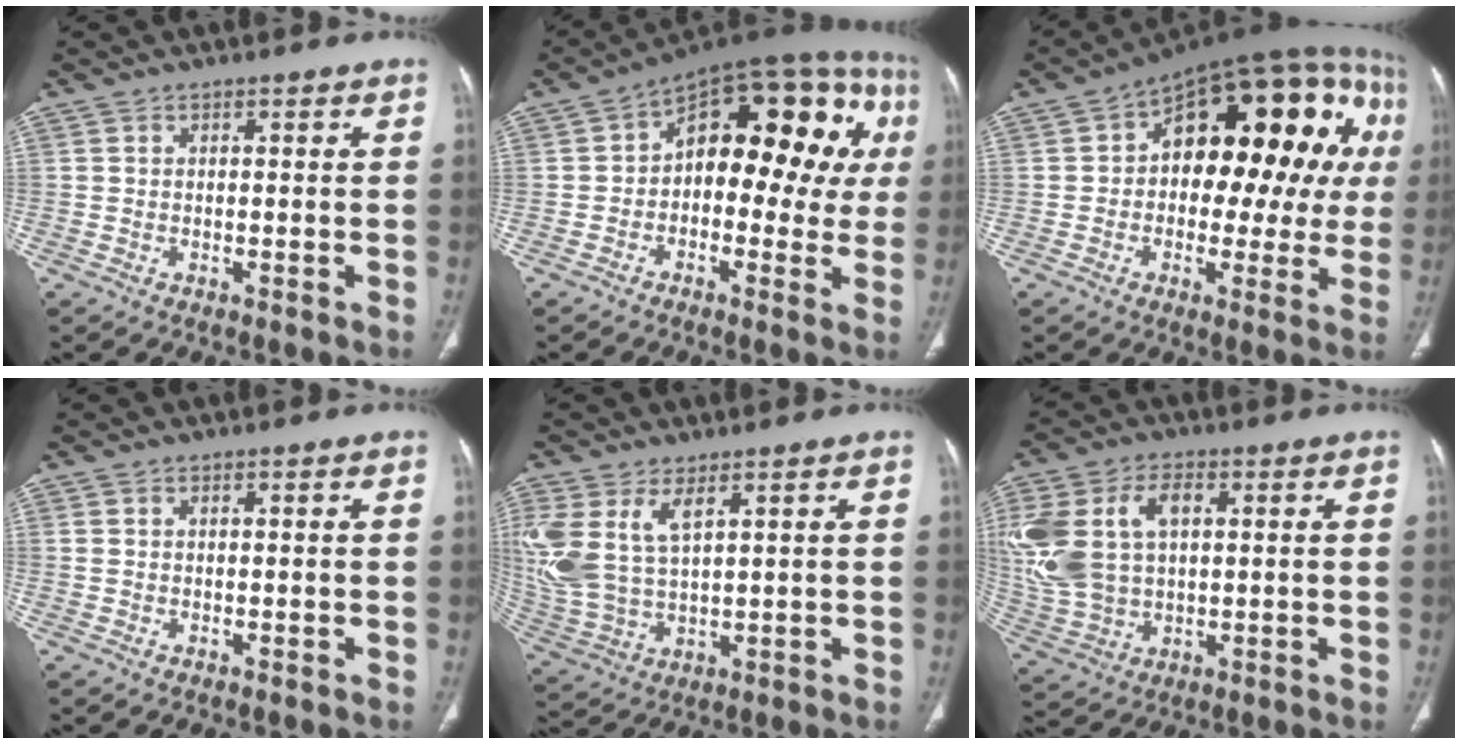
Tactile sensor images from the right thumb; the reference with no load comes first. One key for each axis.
{"total": 21.8, "fx": 2.5, "fy": 12.0, "fz": 18.1, "tx": -0.185, "ty": 0.043, "tz": 0.020}
{"total": 27.0, "fx": 3.9, "fy": 14.5, "fz": 22.4, "tx": -0.256, "ty": 0.044, "tz": 0.050}
{"total": 0.5, "fx": 0.2, "fy": 0.4, "fz": 0.4, "tx": -0.011, "ty": 0.011, "tz": 0.007}
{"total": 13.0, "fx": 5.1, "fy": 6.7, "fz": 9.9, "tx": -0.234, "ty": -0.012, "tz": 0.119}
{"total": 18.2, "fx": 3.6, "fy": 11.9, "fz": 13.3, "tx": -0.310, "ty": 0.009, "tz": 0.078}